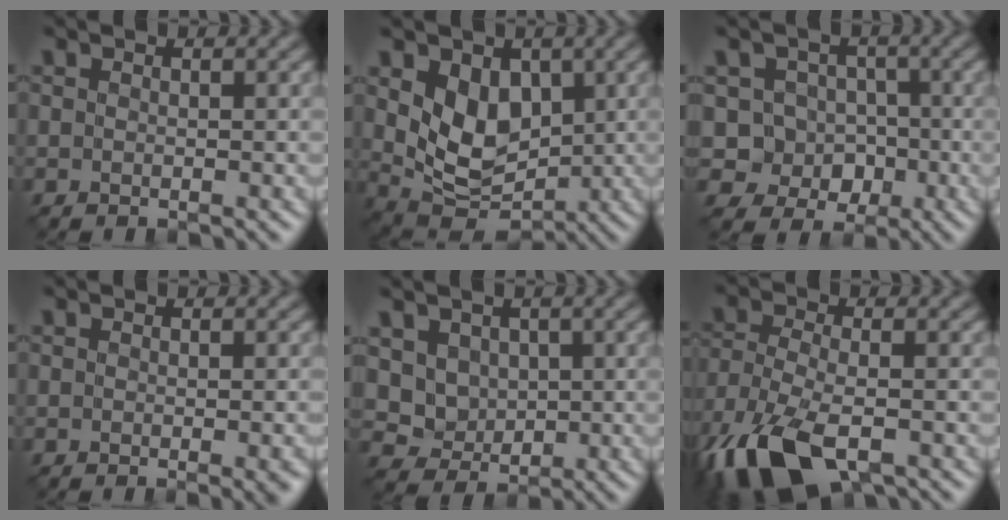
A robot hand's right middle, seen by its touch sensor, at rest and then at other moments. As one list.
[{"total": 6.0, "force": [1.2, 4.4, 3.9], "torque": [-0.076, -0.015, 0.021]}, {"total": 5.1, "force": [-0.5, 4.7, 1.8], "torque": [-0.012, 0.002, -0.032]}, {"total": 1.9, "force": [-0.8, 0.3, 1.7], "torque": [-0.017, -0.008, -0.007]}, {"total": 4.4, "force": [1.4, 3.7, 1.8], "torque": [-0.056, -0.013, 0.040]}, {"total": 11.3, "force": [-6.7, 5.1, 7.5], "torque": [-0.177, -0.032, -0.127]}]